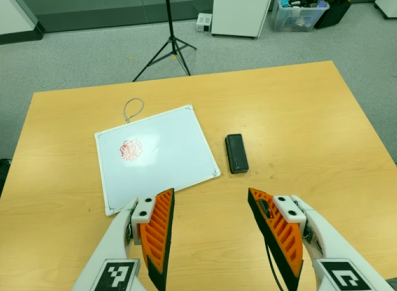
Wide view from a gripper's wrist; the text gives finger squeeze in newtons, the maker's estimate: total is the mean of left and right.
{"total": 0.0}